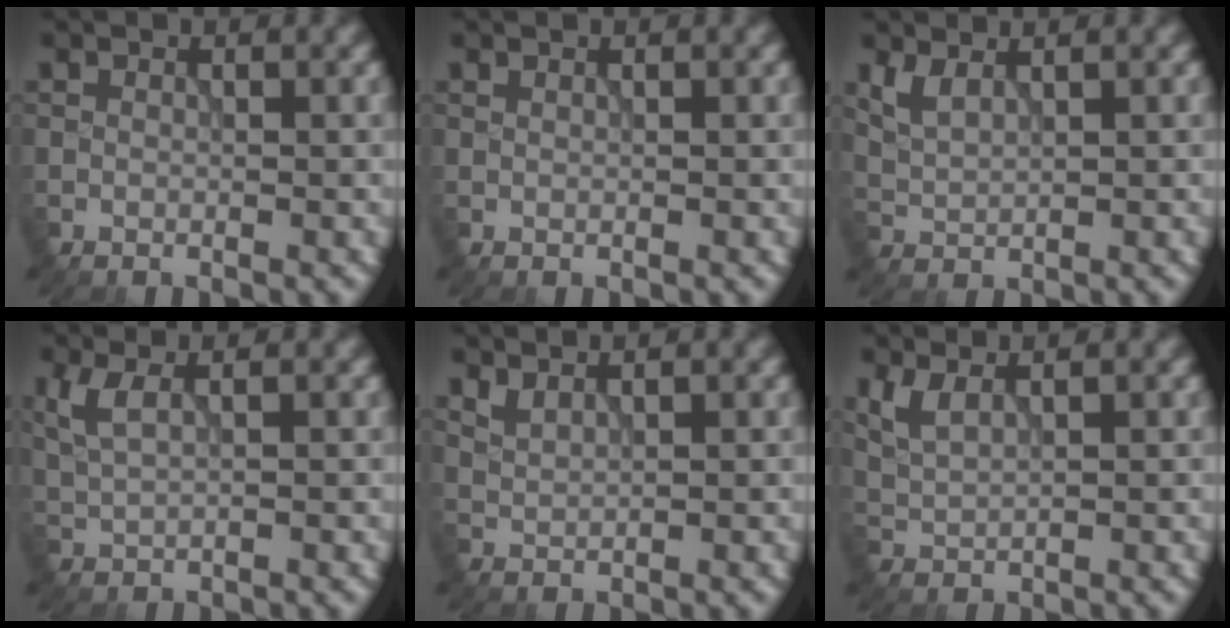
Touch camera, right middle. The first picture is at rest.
{"total": 0.0}
{"total": 2.3, "force": [1.5, 1.0, 1.5], "torque": [-0.039, -0.002, 0.037]}
{"total": 2.9, "force": [1.3, 1.1, 2.3], "torque": [-0.060, 0.003, 0.033]}
{"total": 1.6, "force": [1.4, 0.3, 0.7], "torque": [-0.018, -0.001, 0.035]}
{"total": 2.6, "force": [1.6, 0.9, 1.8], "torque": [-0.049, 0.000, 0.042]}